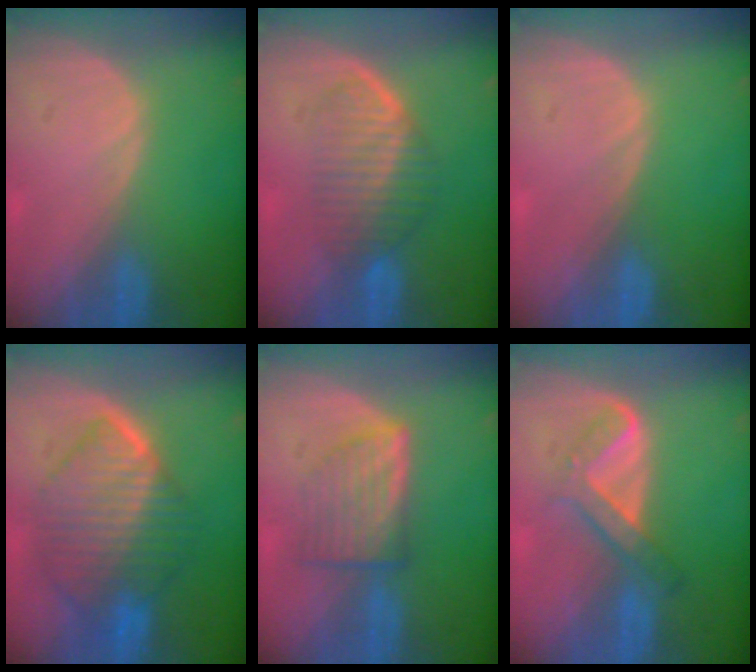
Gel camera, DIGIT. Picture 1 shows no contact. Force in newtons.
{"total": 5.9, "press": 5.8, "slide": 1.3}
{"total": 0.0}
{"total": 10.5, "press": 10.4, "slide": 1.0}
{"total": 6.4, "press": 5.9, "slide": 2.3}
{"total": 5.1, "press": 4.9, "slide": 1.2}